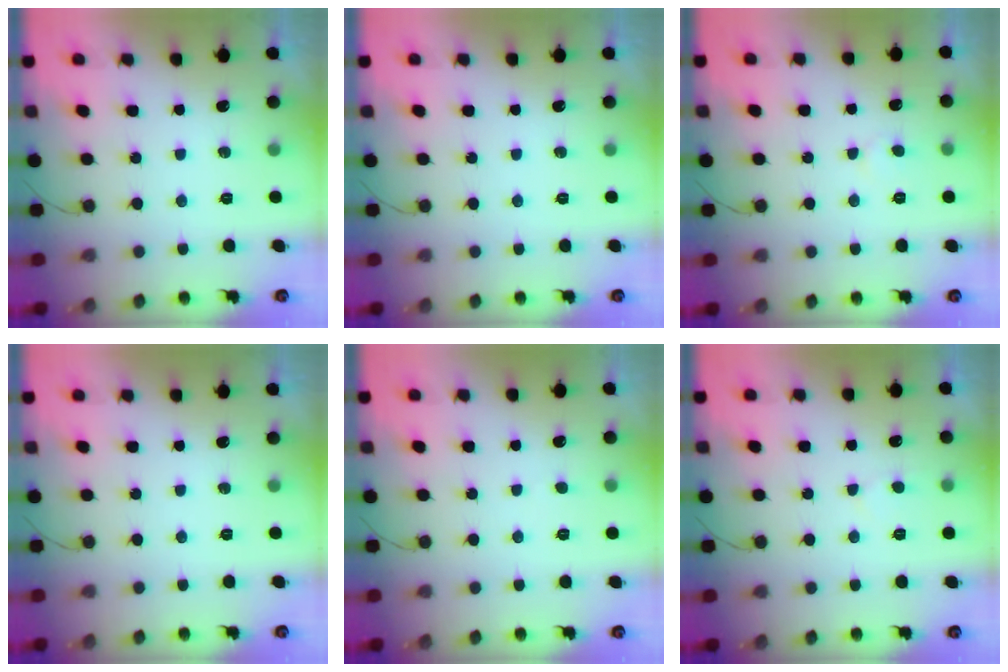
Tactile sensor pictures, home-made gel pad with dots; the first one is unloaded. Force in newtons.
{"total": 0.0}
{"total": 2.4, "press": 2.4, "slide": 0.2}
{"total": 0.0}
{"total": 2.3, "press": 2.3, "slide": 0.2}
{"total": 2.6, "press": 2.5, "slide": 0.3}